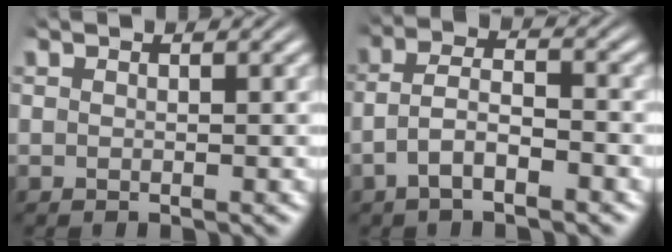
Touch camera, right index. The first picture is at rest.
{"total": 4.1, "force": [-1.5, 2.4, 3.0], "torque": [-0.059, -0.012, -0.028]}